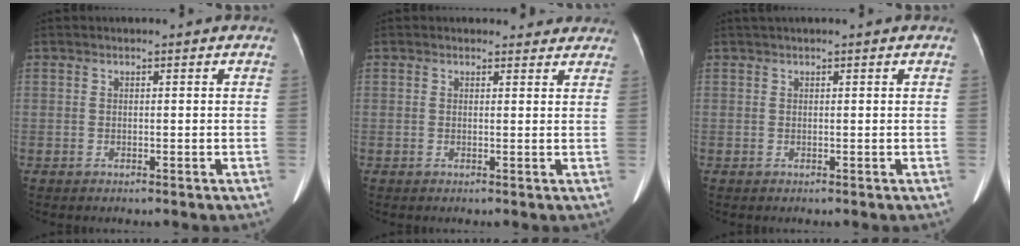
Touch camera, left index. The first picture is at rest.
{"total": 3.8, "force": [3.4, 1.6, 0.3], "torque": [0.008, 0.001, 0.026]}
{"total": 1.4, "force": [1.1, -0.2, 0.8], "torque": [-0.010, 0.026, 0.026]}